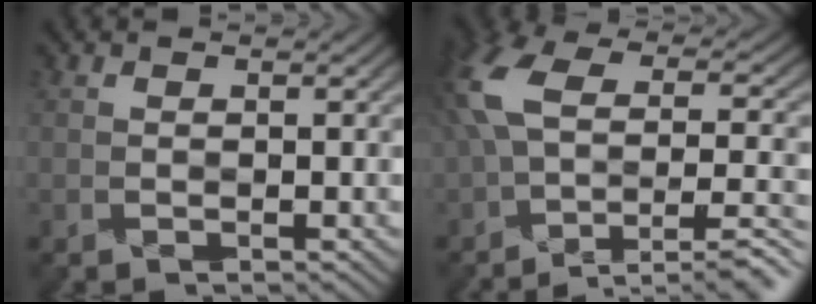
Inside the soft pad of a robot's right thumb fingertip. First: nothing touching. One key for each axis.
{"total": 12.6, "fx": -4.3, "fy": 5.4, "fz": 10.5, "tx": -0.235, "ty": 0.009, "tz": -0.065}